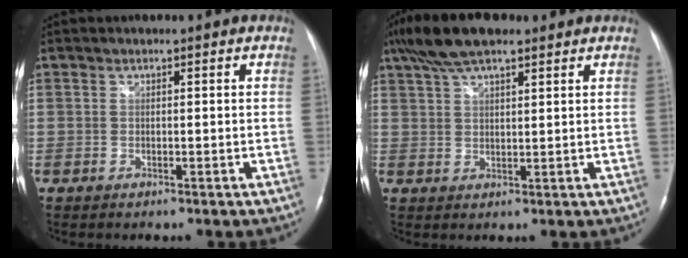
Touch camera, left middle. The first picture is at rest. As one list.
[{"total": 9.8, "force": [7.2, 2.7, 6.2], "torque": [-0.124, 0.027, 0.126]}]